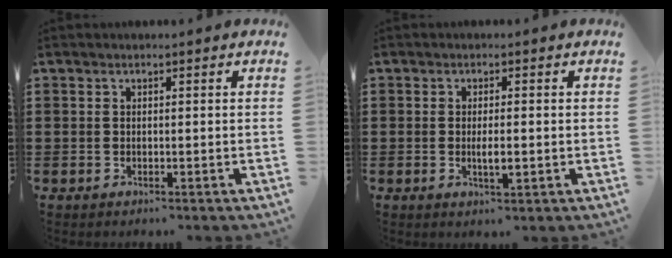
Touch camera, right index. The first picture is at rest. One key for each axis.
{"total": 2.7, "fx": -0.4, "fy": 0.6, "fz": 2.6, "tx": -0.046, "ty": -0.002, "tz": -0.007}